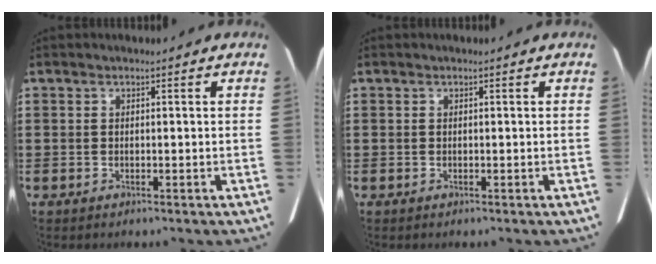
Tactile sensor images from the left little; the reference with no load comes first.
{"total": 0.0}